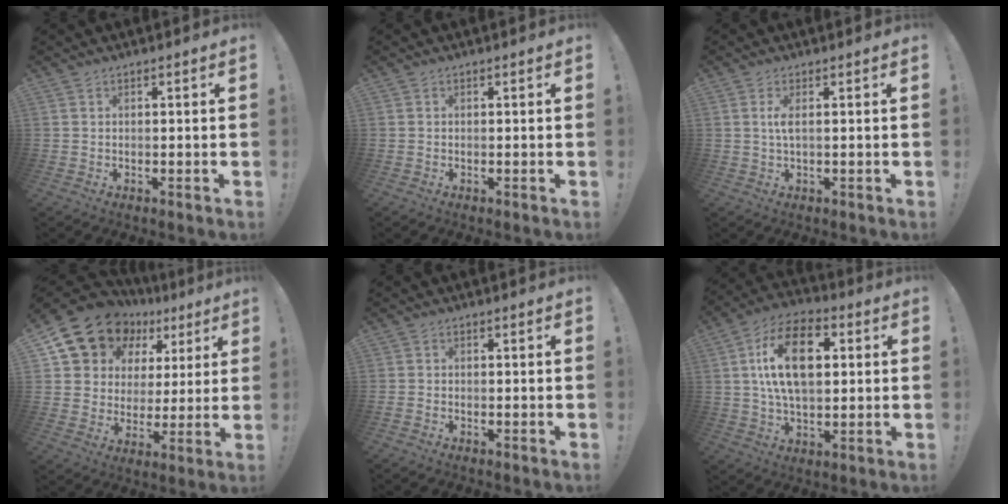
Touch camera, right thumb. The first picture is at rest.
{"total": 0.0}
{"total": 2.8, "force": [0.5, 0.4, 2.7], "torque": [-0.053, 0.000, 0.007]}
{"total": 15.6, "force": [10.5, 10.4, 5.1], "torque": [-0.081, -0.072, 0.213]}
{"total": 0.6, "force": [-0.6, 0.3, 0.2], "torque": [-0.001, 0.000, -0.010]}
{"total": 18.8, "force": [3.5, 10.5, 15.2], "torque": [-0.265, 0.009, 0.052]}